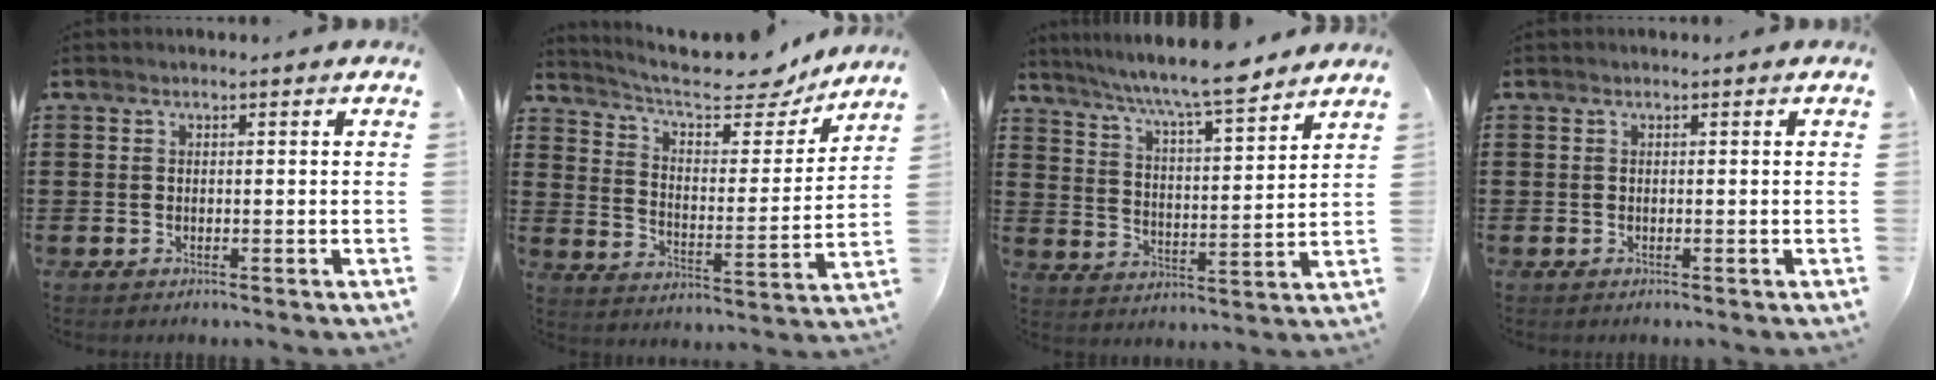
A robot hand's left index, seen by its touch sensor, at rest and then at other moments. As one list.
[{"total": 10.0, "force": [8.8, 1.7, 4.4], "torque": [-0.097, -0.064, 0.146]}, {"total": 7.5, "force": [6.7, 0.1, 3.4], "torque": [-0.090, -0.038, 0.112]}, {"total": 0.0}]